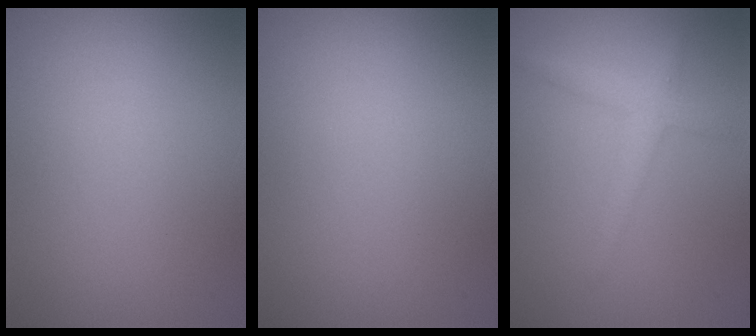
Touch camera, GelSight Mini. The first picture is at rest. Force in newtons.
{"total": 0.0}
{"total": 2.4, "press": 2.4, "slide": 0.3}